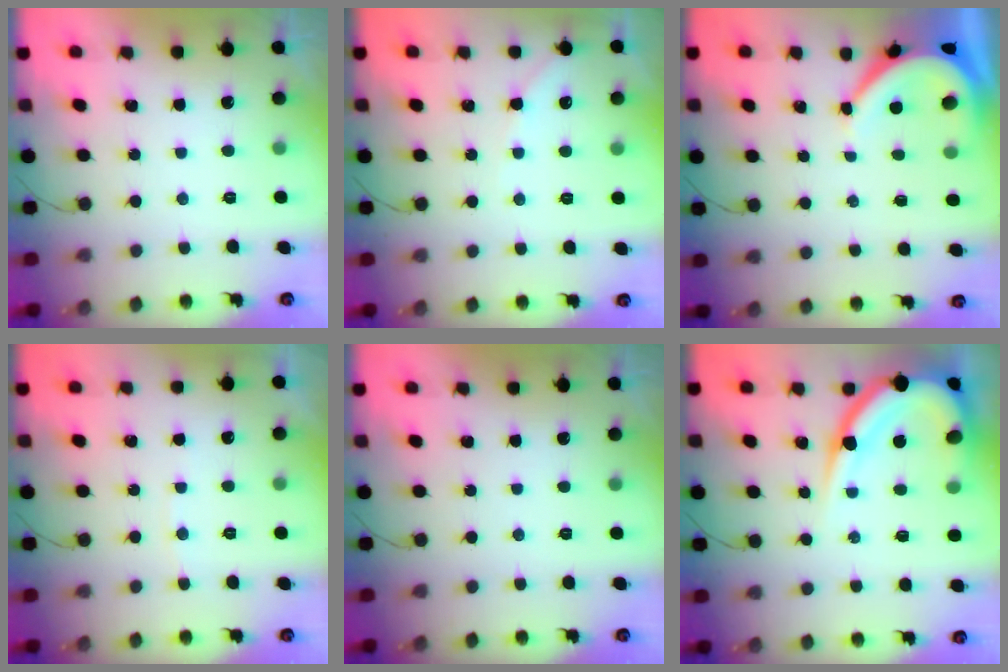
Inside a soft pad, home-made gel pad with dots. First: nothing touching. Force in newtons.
{"total": 4.4, "press": 4.4, "slide": 0.6}
{"total": 6.7, "press": 6.6, "slide": 0.8}
{"total": 2.2, "press": 2.2, "slide": 0.3}
{"total": 0.0}
{"total": 15.4, "press": 15.3, "slide": 1.8}